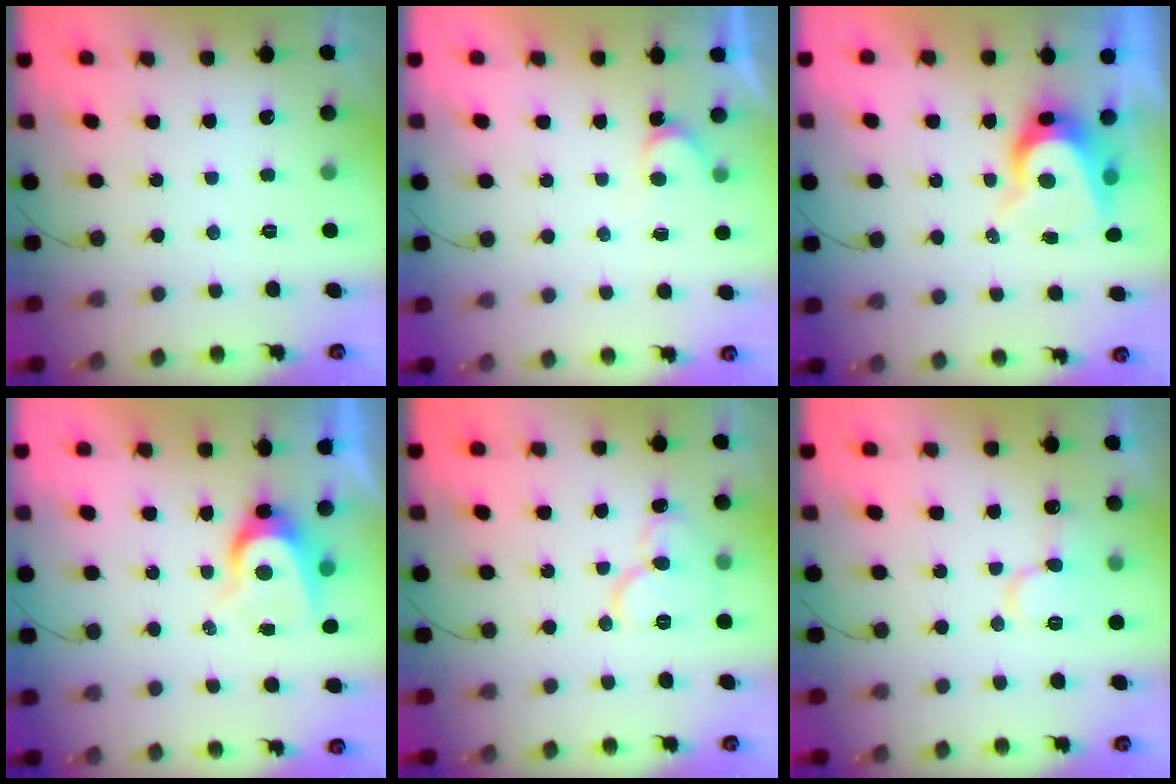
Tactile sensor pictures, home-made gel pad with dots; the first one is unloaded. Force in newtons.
{"total": 3.5, "press": 3.5, "slide": 0.2}
{"total": 8.8, "press": 8.8, "slide": 0.9}
{"total": 6.7, "press": 6.7, "slide": 0.3}
{"total": 9.7, "press": 9.6, "slide": 1.1}
{"total": 9.9, "press": 9.8, "slide": 1.5}